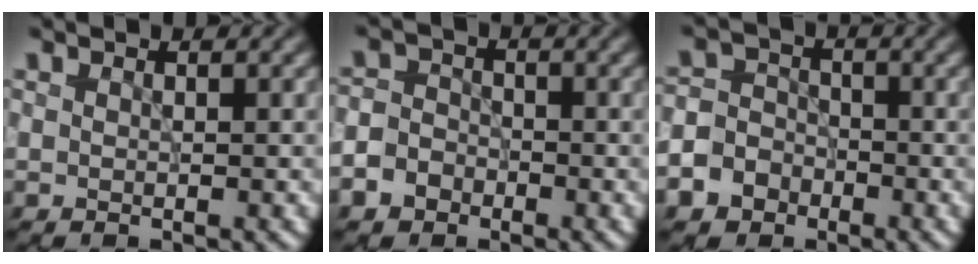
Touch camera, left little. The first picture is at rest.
{"total": 3.7, "force": [-2.0, 2.9, 1.3], "torque": [-0.009, -0.004, -0.044]}
{"total": 6.4, "force": [-3.5, 5.1, 1.6], "torque": [-0.021, -0.009, -0.077]}